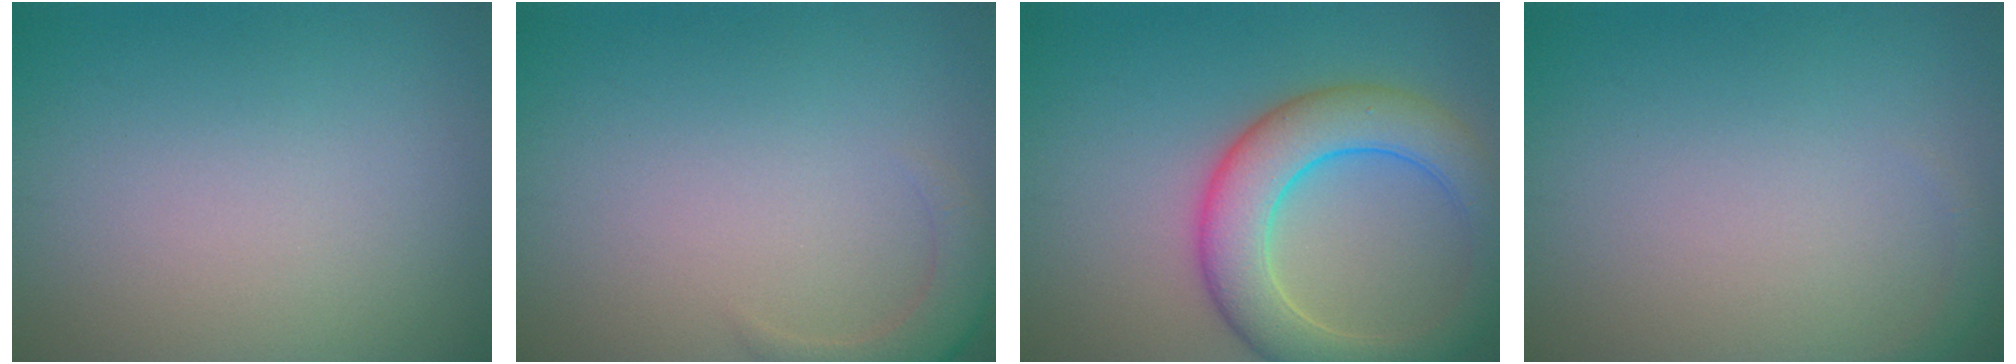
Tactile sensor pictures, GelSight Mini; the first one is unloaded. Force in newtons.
{"total": 2.3, "press": 2.3, "slide": 0.4}
{"total": 7.2, "press": 7.2, "slide": 0.5}
{"total": 0.6, "press": 0.6, "slide": 0.1}